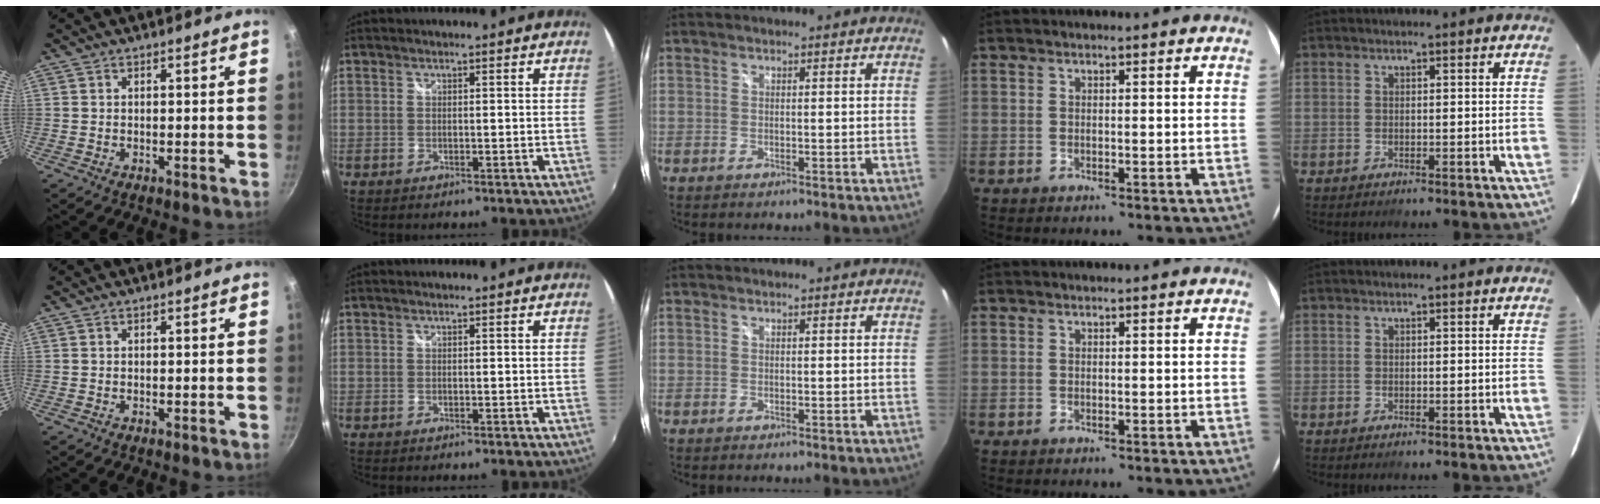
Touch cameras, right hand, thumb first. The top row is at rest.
{}